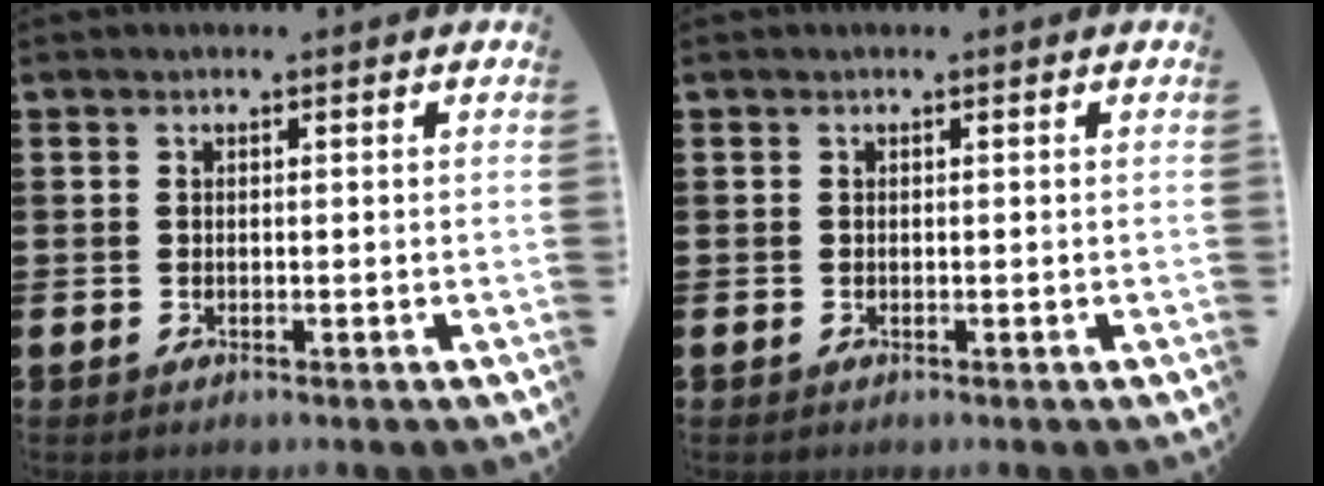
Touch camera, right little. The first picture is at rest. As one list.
[{"total": 0.0}]